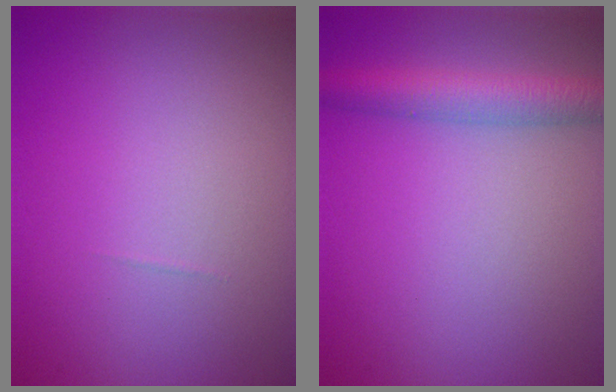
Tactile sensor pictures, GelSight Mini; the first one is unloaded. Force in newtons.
{"total": 3.7, "press": 3.7, "slide": 0.2}